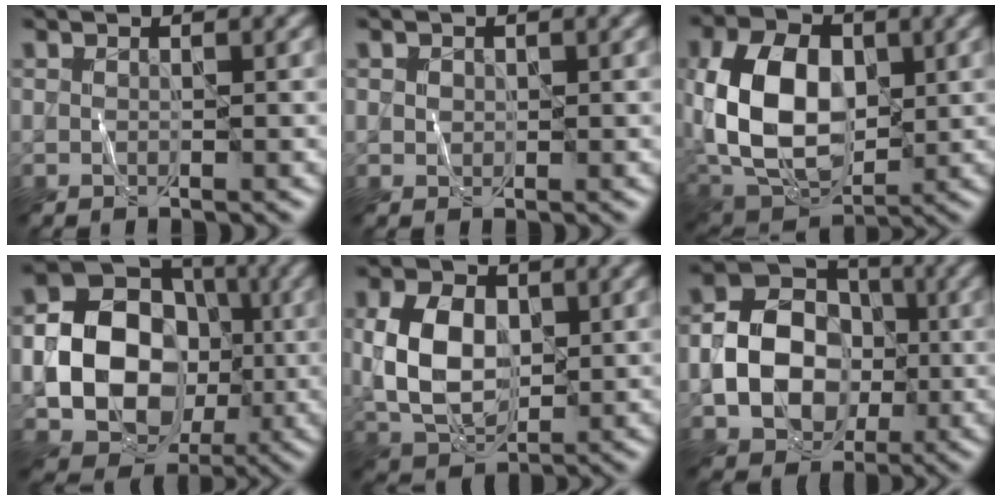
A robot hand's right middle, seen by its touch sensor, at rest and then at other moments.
{"total": 0.8, "force": [0.2, 0.7, 0.2], "torque": [-0.003, -0.001, 0.004]}
{"total": 12.0, "force": [0.7, 8.1, 8.8], "torque": [-0.199, 0.006, 0.009]}
{"total": 14.2, "force": [-1.6, 11.6, 7.9], "torque": [-0.123, -0.006, -0.044]}
{"total": 7.3, "force": [0.4, 4.9, 5.3], "torque": [-0.116, 0.003, 0.008]}
{"total": 8.9, "force": [-1.5, 6.9, 5.4], "torque": [-0.098, -0.005, -0.034]}